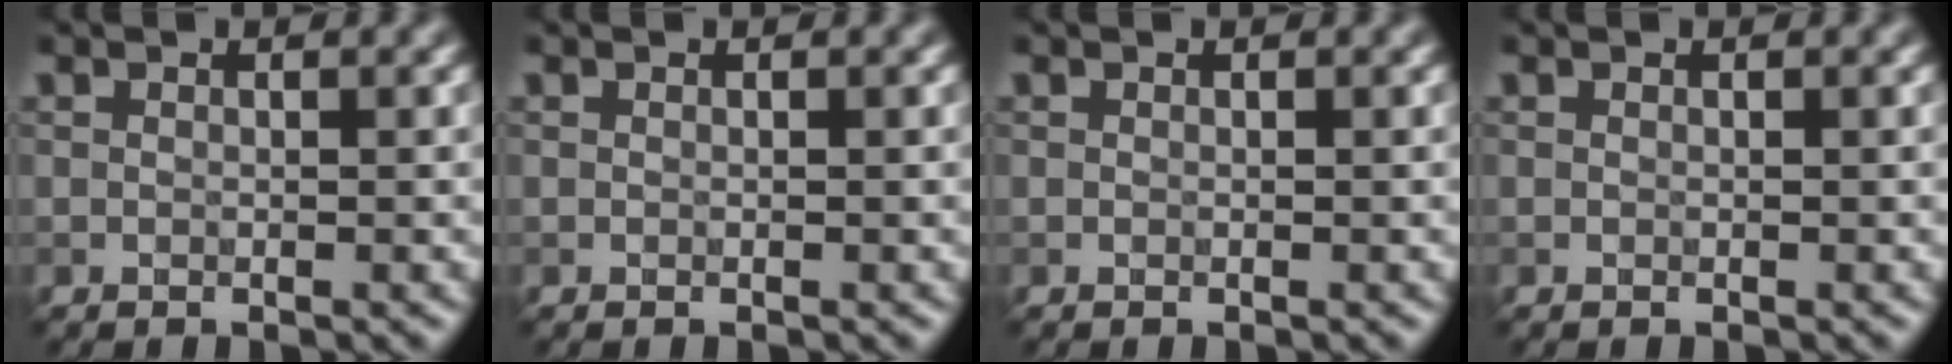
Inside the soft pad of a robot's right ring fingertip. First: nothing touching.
{"total": 0.0}
{"total": 0.0}
{"total": 0.0}